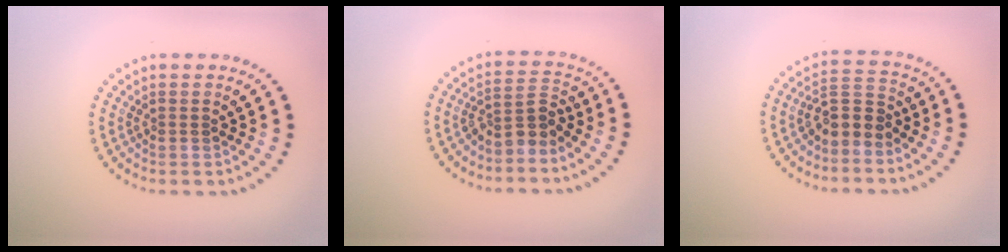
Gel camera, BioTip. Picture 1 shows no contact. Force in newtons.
{"total": 2.7, "press": 2.0, "slide": 1.8}
{"total": 3.2, "press": 2.8, "slide": 1.5}